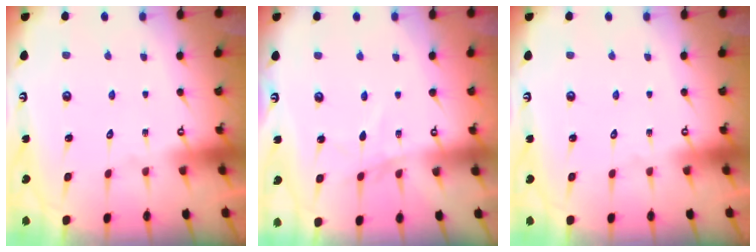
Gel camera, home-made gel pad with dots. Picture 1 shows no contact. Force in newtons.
{"total": 2.9, "press": 2.9, "slide": 0.4}
{"total": 0.0}